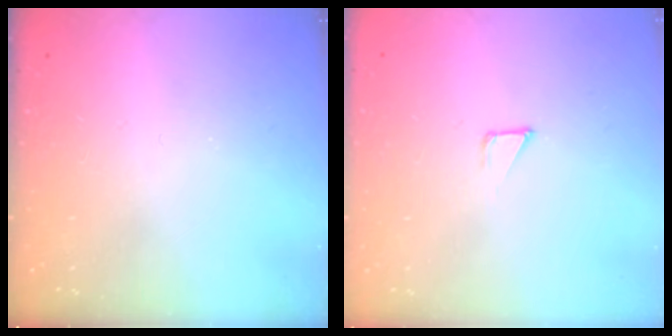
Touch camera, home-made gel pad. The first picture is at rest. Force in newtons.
{"total": 1.6, "press": 1.6, "slide": 0.1}